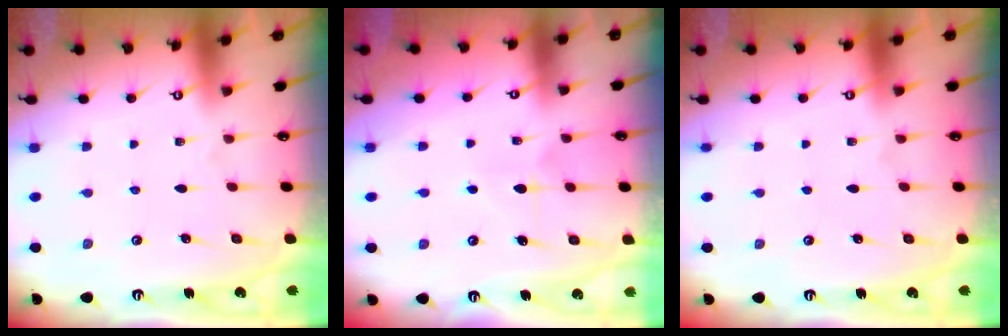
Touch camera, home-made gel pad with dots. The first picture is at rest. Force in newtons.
{"total": 5.9, "press": 5.9, "slide": 0.8}
{"total": 0.0}